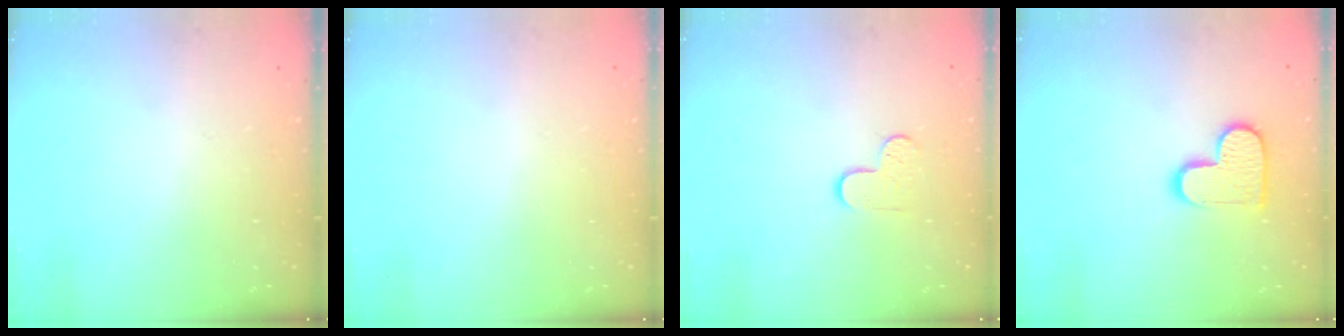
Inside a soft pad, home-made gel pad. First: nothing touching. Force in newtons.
{"total": 0.8, "press": 0.8, "slide": 0.1}
{"total": 4.8, "press": 4.7, "slide": 0.5}
{"total": 12.0, "press": 12.0, "slide": 0.7}